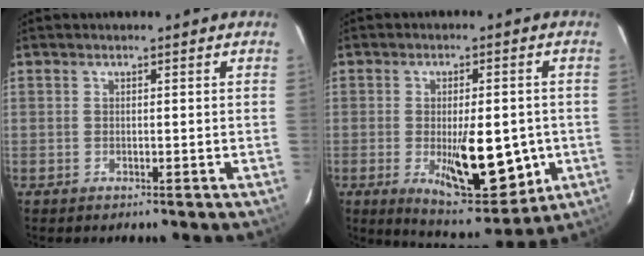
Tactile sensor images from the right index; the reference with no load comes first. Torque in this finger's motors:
{"motor_torque": [0.45, -0.12, 0.55, 0.16]}